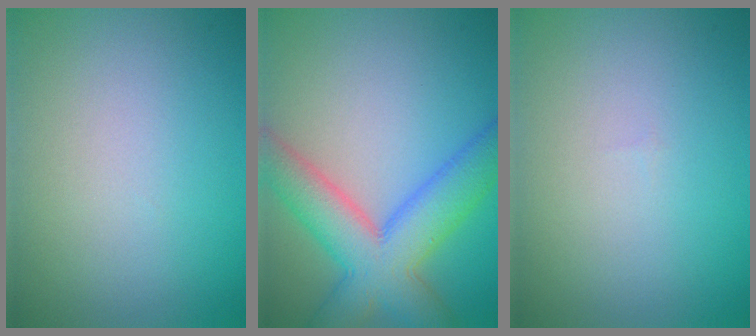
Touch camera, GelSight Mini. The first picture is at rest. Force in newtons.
{"total": 8.4, "press": 8.4, "slide": 0.3}
{"total": 0.0}